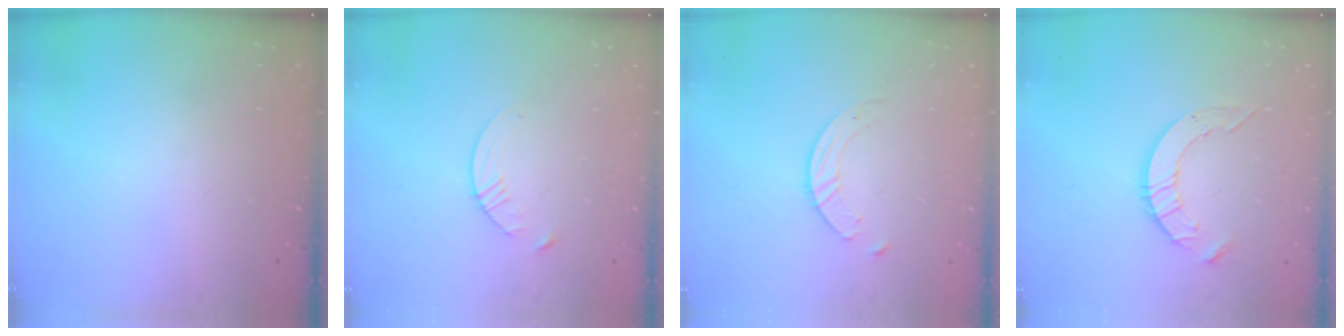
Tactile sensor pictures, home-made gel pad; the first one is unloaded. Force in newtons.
{"total": 3.1, "press": 3.1, "slide": 0.4}
{"total": 1.4, "press": 1.4, "slide": 0.2}
{"total": 7.0, "press": 7.0, "slide": 0.4}